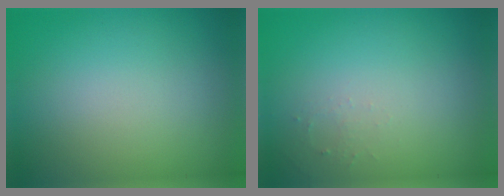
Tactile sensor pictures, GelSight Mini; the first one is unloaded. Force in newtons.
{"total": 0.8, "press": 0.8, "slide": 0.3}